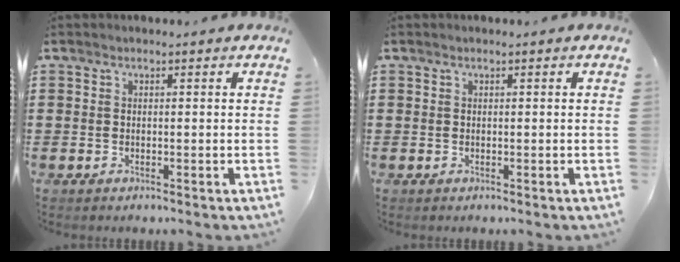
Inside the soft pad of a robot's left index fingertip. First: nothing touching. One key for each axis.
{"total": 0.0}